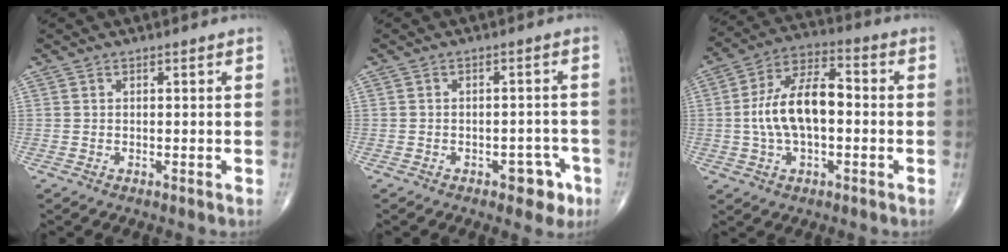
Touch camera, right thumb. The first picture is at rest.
{"total": 5.0, "force": [-2.7, 2.8, 3.1], "torque": [-0.015, 0.021, -0.032]}
{"total": 13.8, "force": [-0.6, 7.1, 11.9], "torque": [-0.217, 0.035, -0.018]}